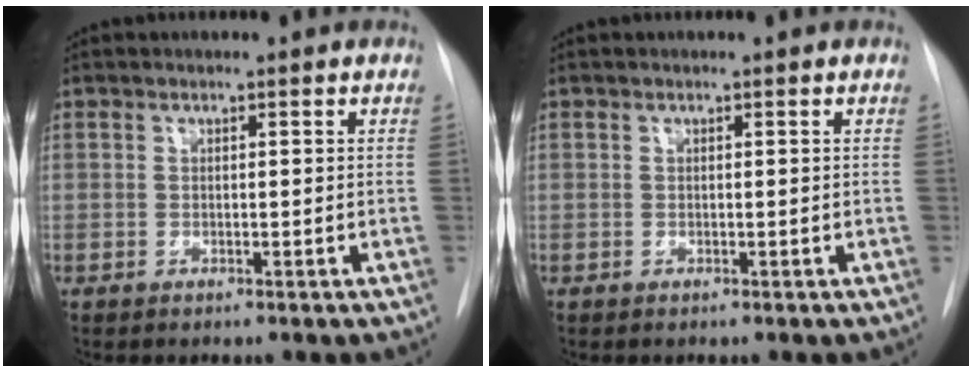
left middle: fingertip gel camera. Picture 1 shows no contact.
{"total": 0.0}